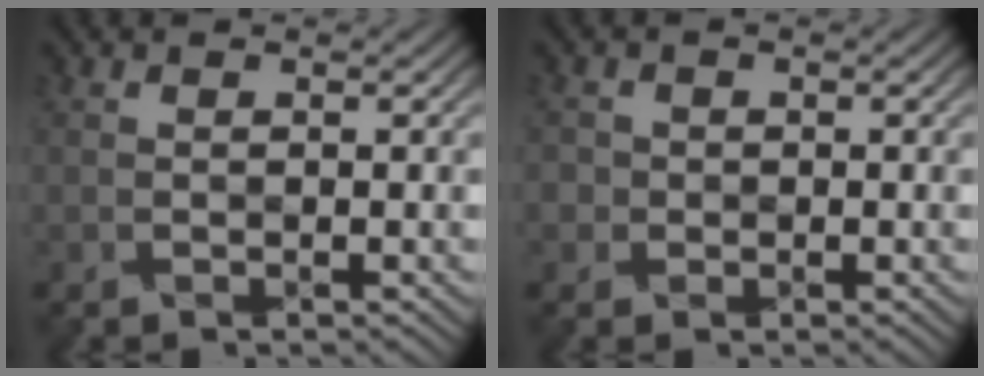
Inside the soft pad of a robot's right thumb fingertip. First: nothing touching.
{"total": 1.9, "force": [-0.2, 1.8, 0.1], "torque": [-0.001, 0.000, -0.007]}